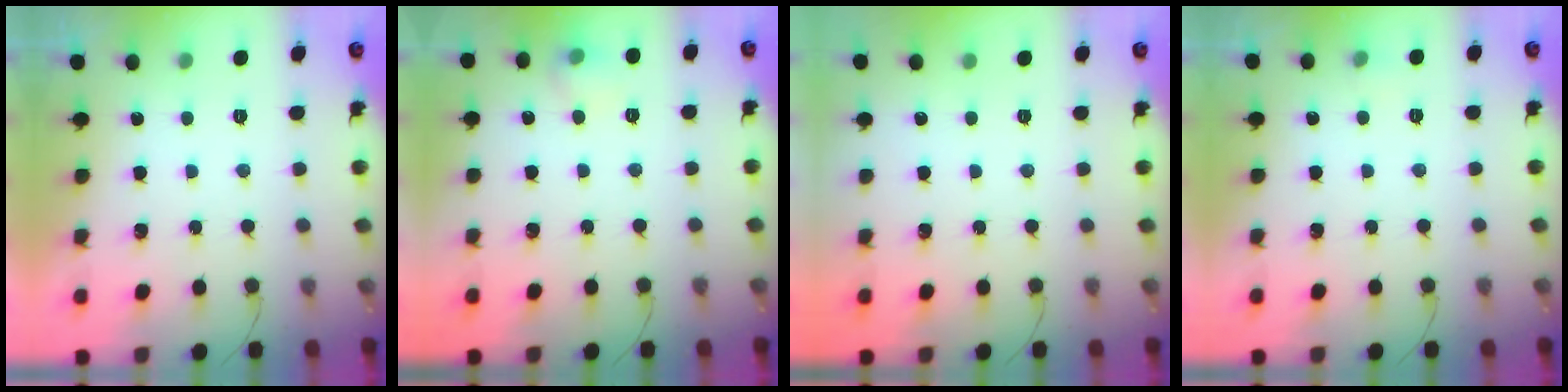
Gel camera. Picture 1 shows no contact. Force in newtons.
{"total": 6.7, "press": 6.7, "slide": 0.7}
{"total": 0.0}
{"total": 3.7, "press": 3.4, "slide": 1.4}